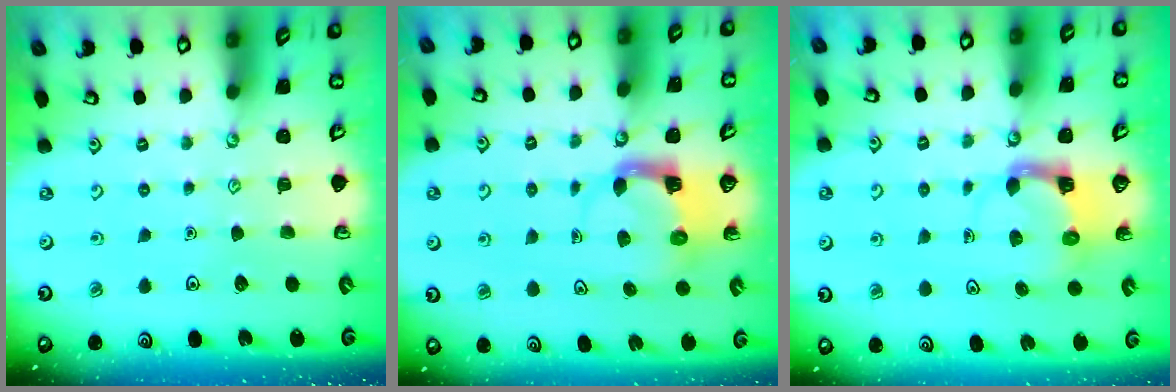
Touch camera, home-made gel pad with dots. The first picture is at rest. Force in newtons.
{"total": 4.0, "press": 3.9, "slide": 0.7}
{"total": 4.1, "press": 4.1, "slide": 0.3}